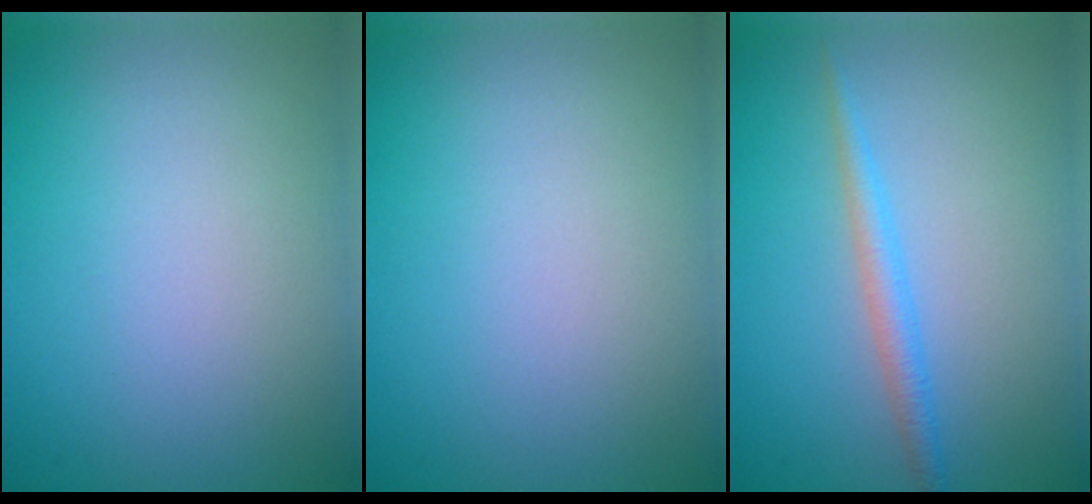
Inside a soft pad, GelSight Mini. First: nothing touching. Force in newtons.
{"total": 0.0}
{"total": 1.9, "press": 1.9, "slide": 0.1}